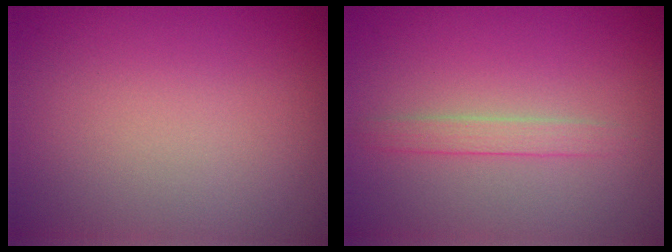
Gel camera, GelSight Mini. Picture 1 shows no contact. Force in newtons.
{"total": 1.5, "press": 1.5, "slide": 0.1}